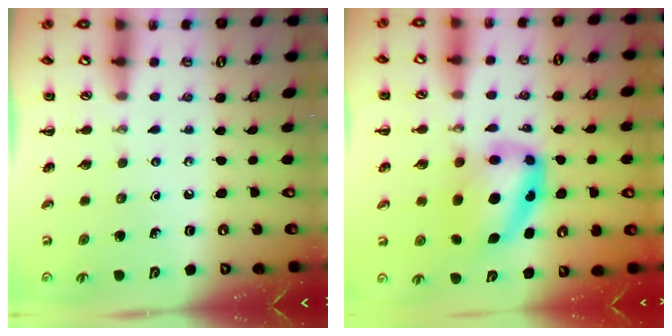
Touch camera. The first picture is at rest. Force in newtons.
{"total": 10.6, "press": 10.3, "slide": 2.8}